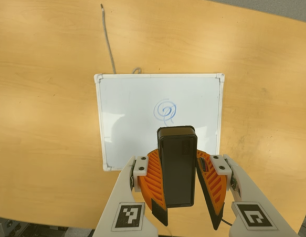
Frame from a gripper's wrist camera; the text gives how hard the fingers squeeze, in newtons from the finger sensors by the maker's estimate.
{"total": 7.6, "left": 8.4, "right": 6.9}